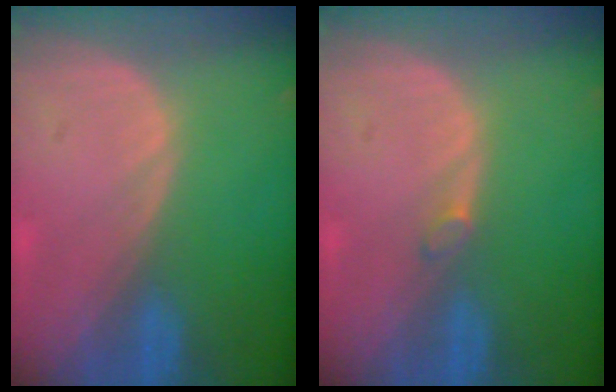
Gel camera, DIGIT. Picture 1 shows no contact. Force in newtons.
{"total": 0.9, "press": 0.9, "slide": 0.3}